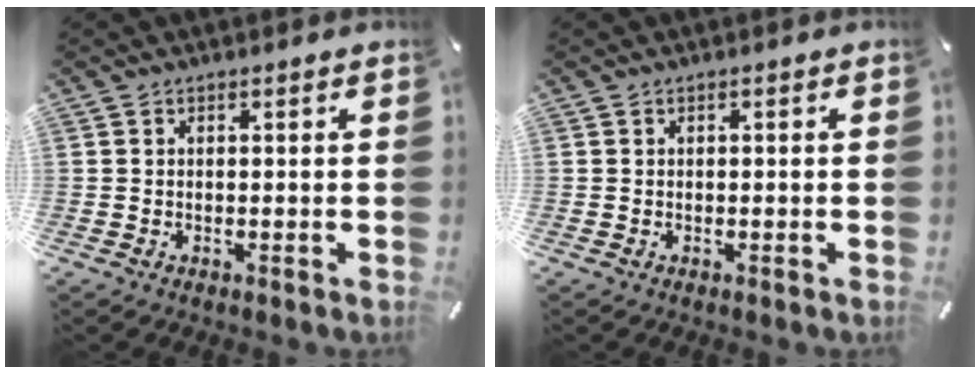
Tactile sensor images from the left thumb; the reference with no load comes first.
{"total": 0.0}